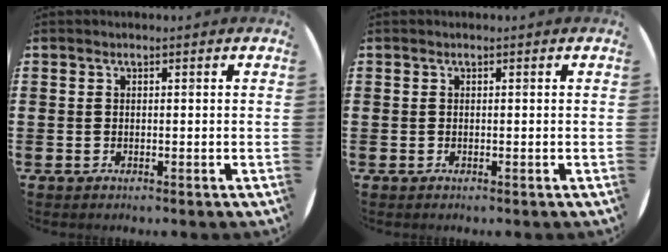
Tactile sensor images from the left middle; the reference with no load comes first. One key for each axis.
{"total": 0.0}